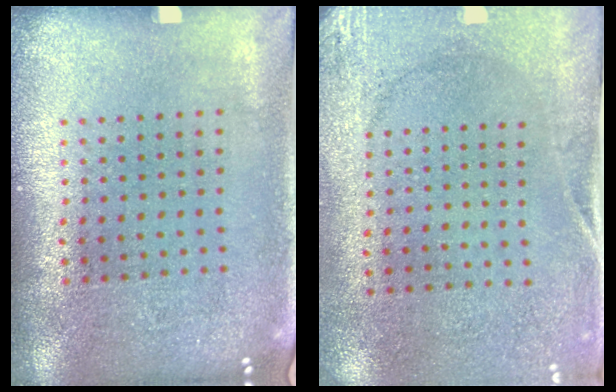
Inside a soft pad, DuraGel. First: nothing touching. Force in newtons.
{"total": 2.7, "press": 2.1, "slide": 1.7}